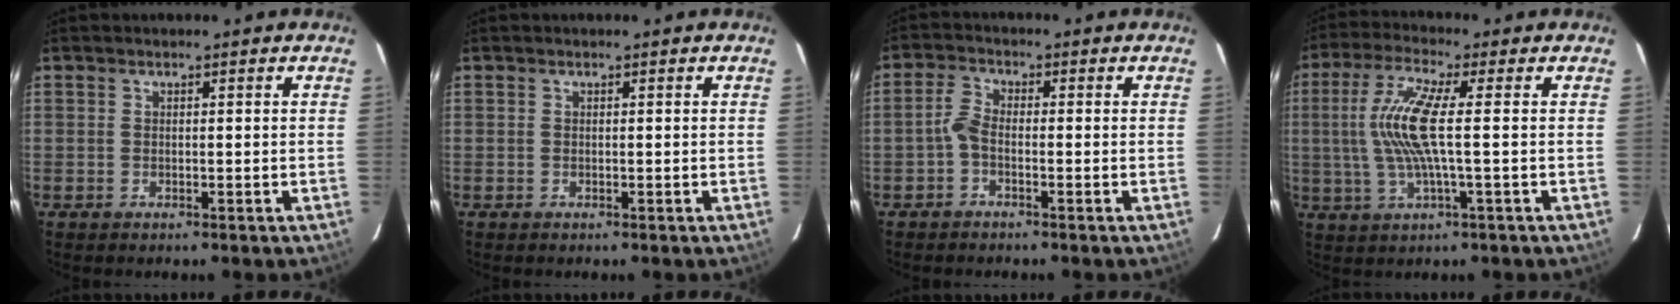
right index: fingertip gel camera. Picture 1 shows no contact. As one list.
[{"total": 0.0}, {"total": 2.6, "force": [-1.3, 1.1, 1.9], "torque": [-0.049, 0.009, -0.030]}, {"total": 10.2, "force": [0.1, 0.6, 10.1], "torque": [-0.205, 0.001, 0.004]}]